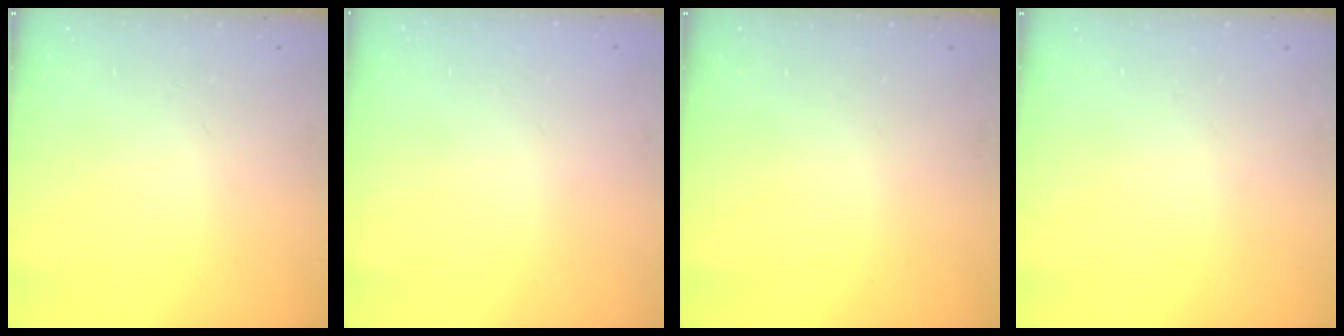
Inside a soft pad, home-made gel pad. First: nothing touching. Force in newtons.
{"total": 1.9, "press": 1.9, "slide": 0.2}
{"total": 0.0}
{"total": 0.0}